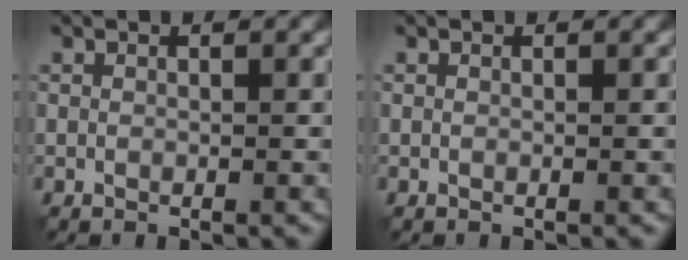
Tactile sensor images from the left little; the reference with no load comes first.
{"total": 0.0}